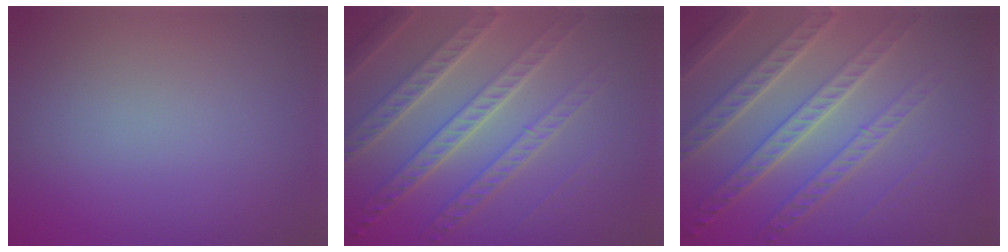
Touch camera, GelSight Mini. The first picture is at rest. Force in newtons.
{"total": 7.9, "press": 5.4, "slide": 5.8}
{"total": 7.9, "press": 5.4, "slide": 5.8}